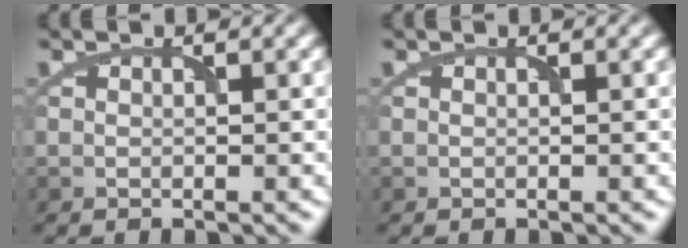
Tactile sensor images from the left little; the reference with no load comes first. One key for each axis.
{"total": 0.0}